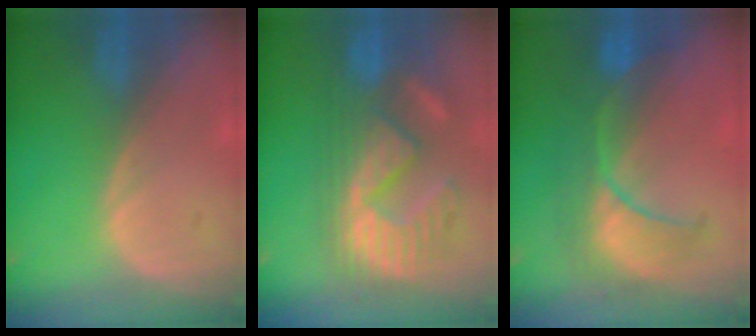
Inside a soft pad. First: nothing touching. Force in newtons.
{"total": 10.7, "press": 10.4, "slide": 2.5}
{"total": 8.3, "press": 8.3, "slide": 1.0}